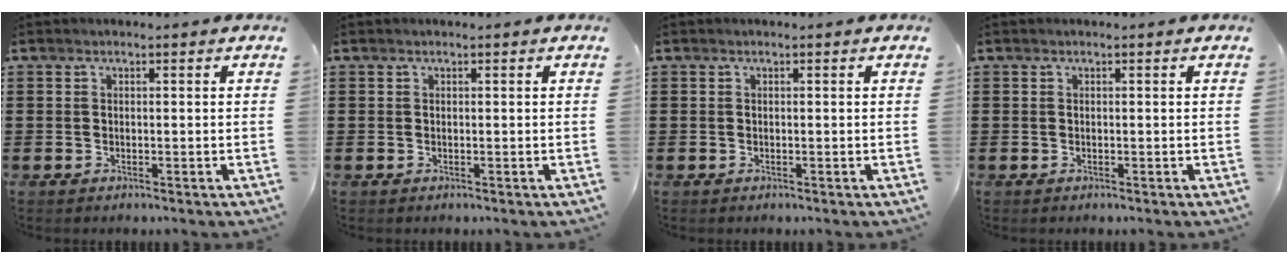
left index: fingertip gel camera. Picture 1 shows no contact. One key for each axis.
{"total": 0.0}
{"total": 0.0}
{"total": 0.0}